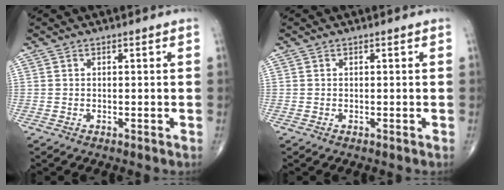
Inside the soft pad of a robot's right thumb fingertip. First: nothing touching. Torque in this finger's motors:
{"motor_torque": [-0.03, 0.03, -0.02, -0.02, 0.01]}